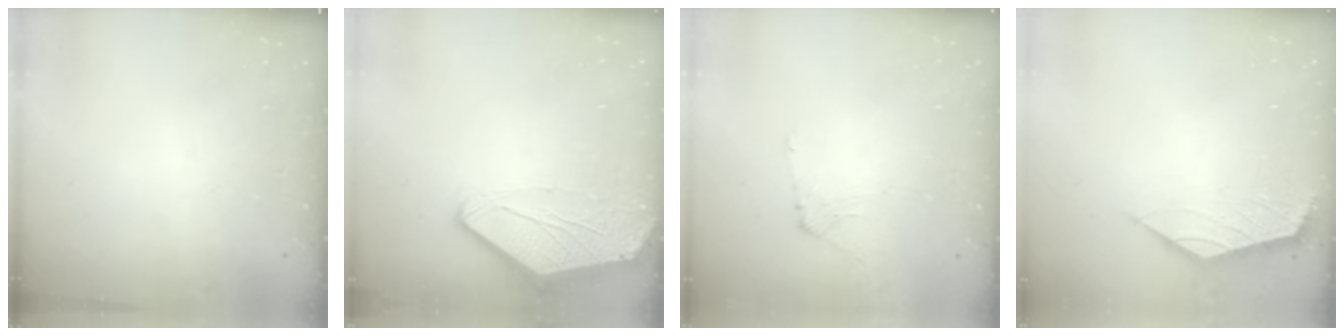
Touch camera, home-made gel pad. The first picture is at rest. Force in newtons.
{"total": 0.0}
{"total": 1.8, "press": 1.8, "slide": 0.4}
{"total": 1.4, "press": 1.3, "slide": 0.5}